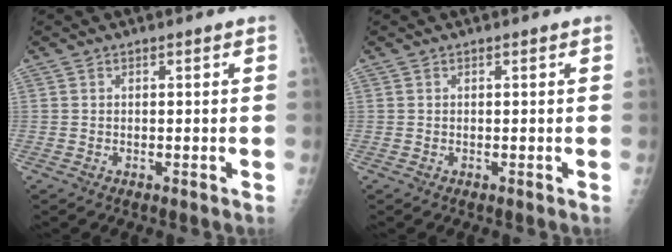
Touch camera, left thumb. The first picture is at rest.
{"total": 0.0}